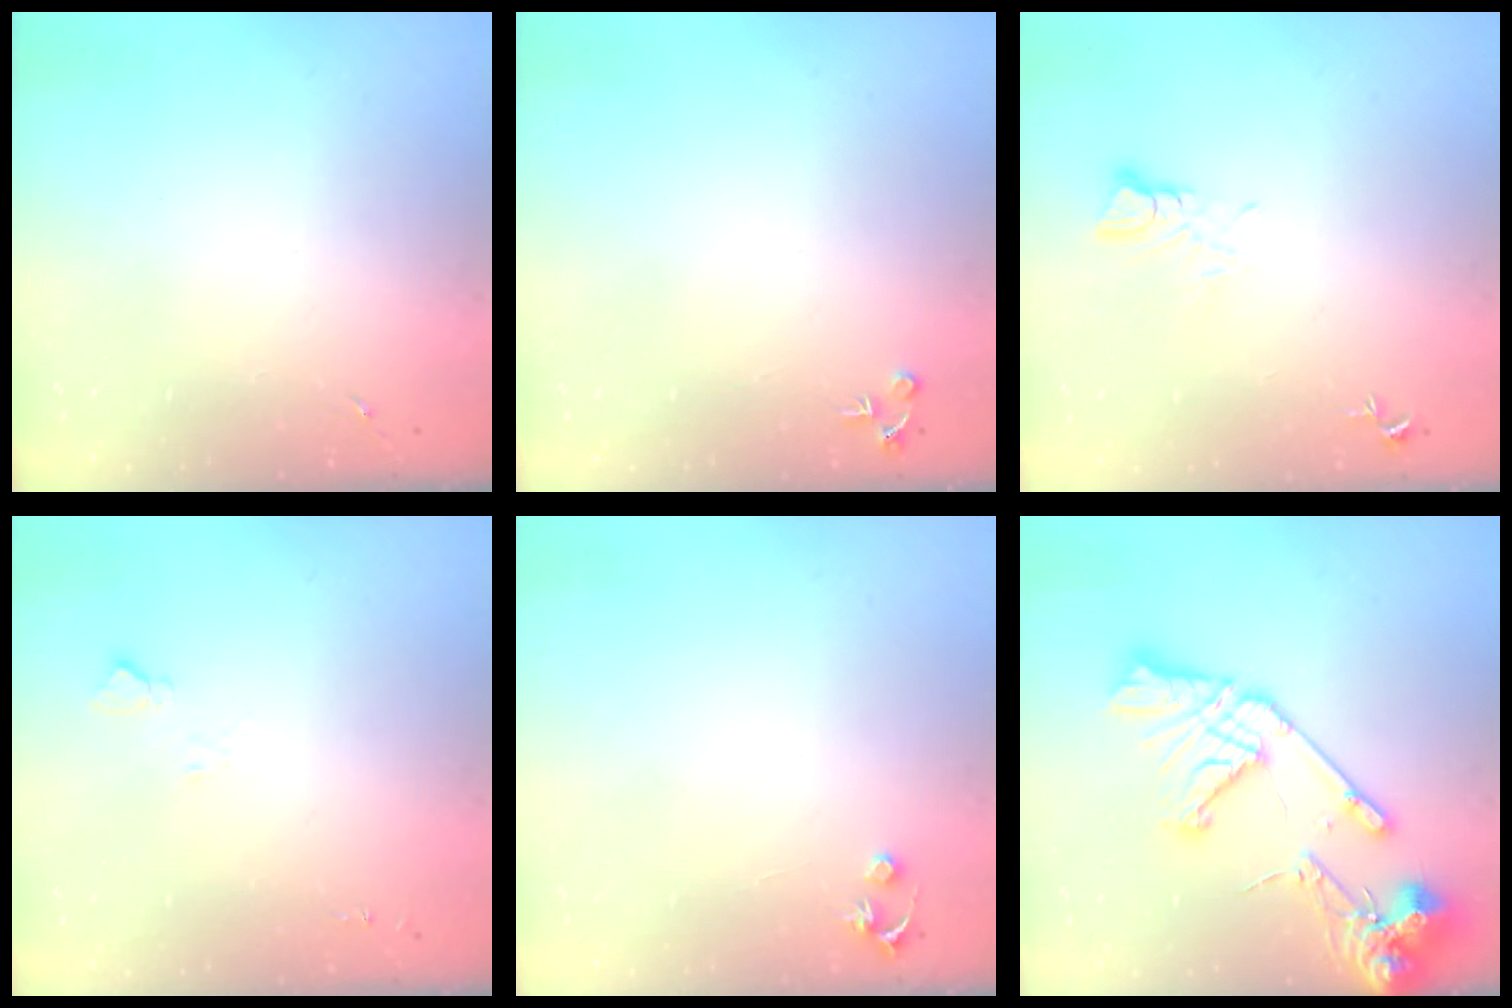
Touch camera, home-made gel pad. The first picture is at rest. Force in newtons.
{"total": 4.3, "press": 4.3, "slide": 0.5}
{"total": 3.5, "press": 3.4, "slide": 0.3}
{"total": 4.9, "press": 4.9, "slide": 0.6}
{"total": 3.5, "press": 3.5, "slide": 0.3}
{"total": 20.9, "press": 20.7, "slide": 2.5}